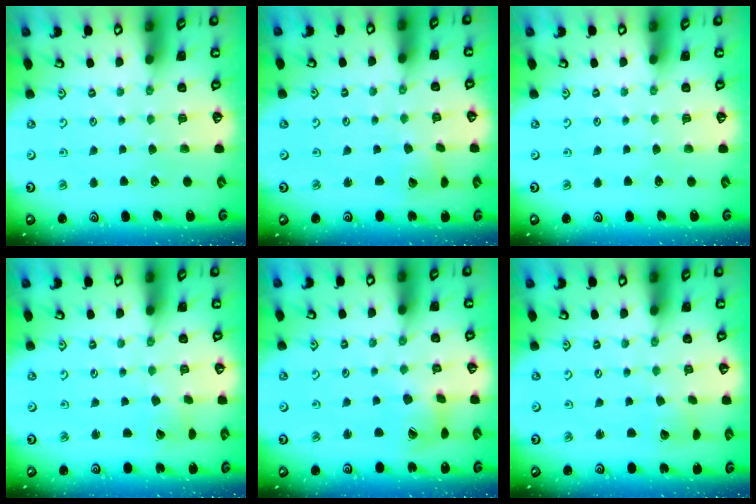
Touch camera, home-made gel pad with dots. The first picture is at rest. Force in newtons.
{"total": 2.8, "press": 2.8, "slide": 0.3}
{"total": 0.0}
{"total": 2.6, "press": 2.6, "slide": 0.1}
{"total": 7.7, "press": 7.6, "slide": 1.0}
{"total": 2.4, "press": 2.4, "slide": 0.3}